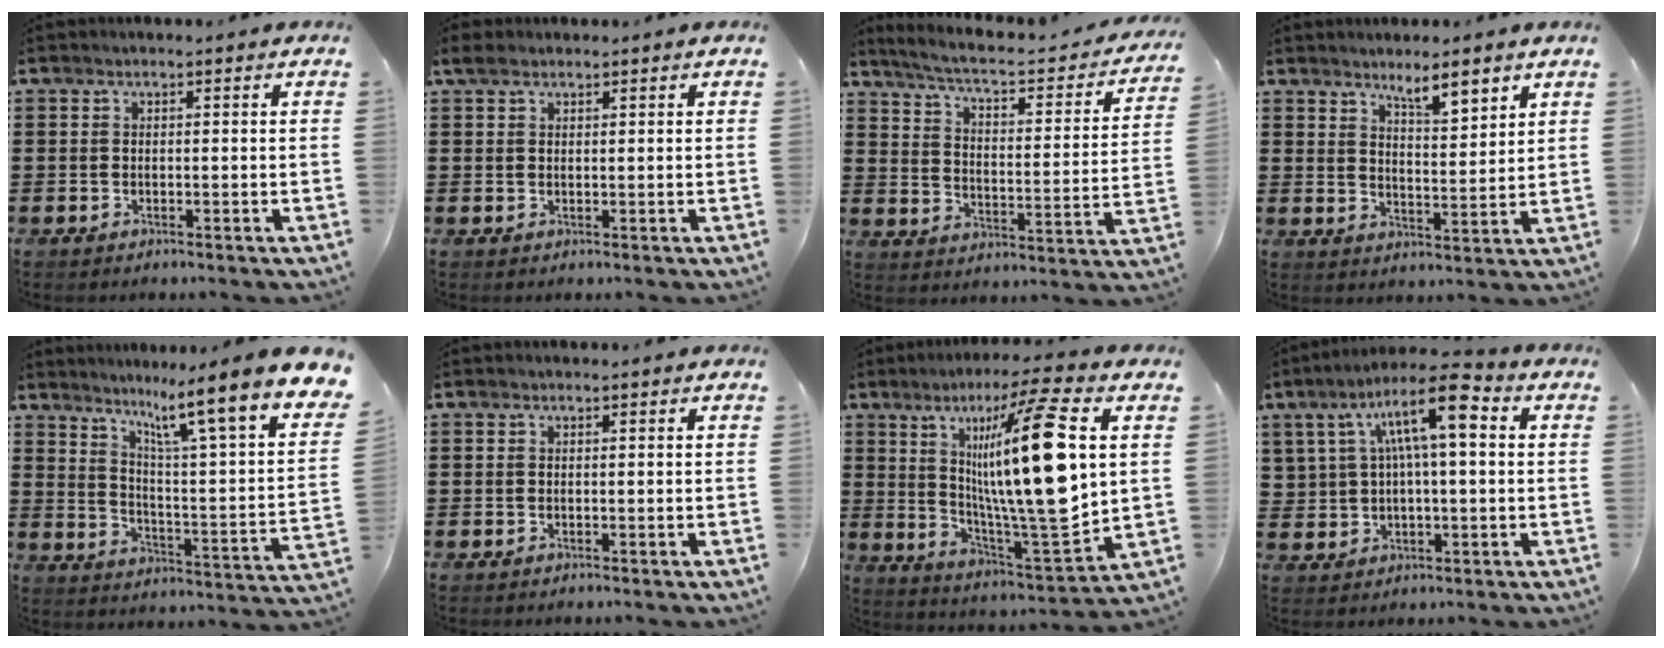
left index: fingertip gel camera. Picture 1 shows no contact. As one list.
[{"total": 2.1, "force": [1.5, 0.9, 1.2], "torque": [-0.026, 0.007, 0.027]}, {"total": 4.5, "force": [3.7, 0.3, 2.6], "torque": [-0.070, -0.032, 0.054]}, {"total": 5.2, "force": [4.4, 0.7, 2.7], "torque": [-0.048, -0.020, 0.073]}, {"total": 10.5, "force": [7.6, -0.6, 7.2], "torque": [-0.133, -0.069, 0.109]}, {"total": 0.0}, {"total": 19.7, "force": [4.6, 3.9, 18.7], "torque": [-0.339, -0.019, 0.058]}, {"total": 11.1, "force": [4.0, 4.2, 9.5], "torque": [-0.170, -0.002, 0.065]}]